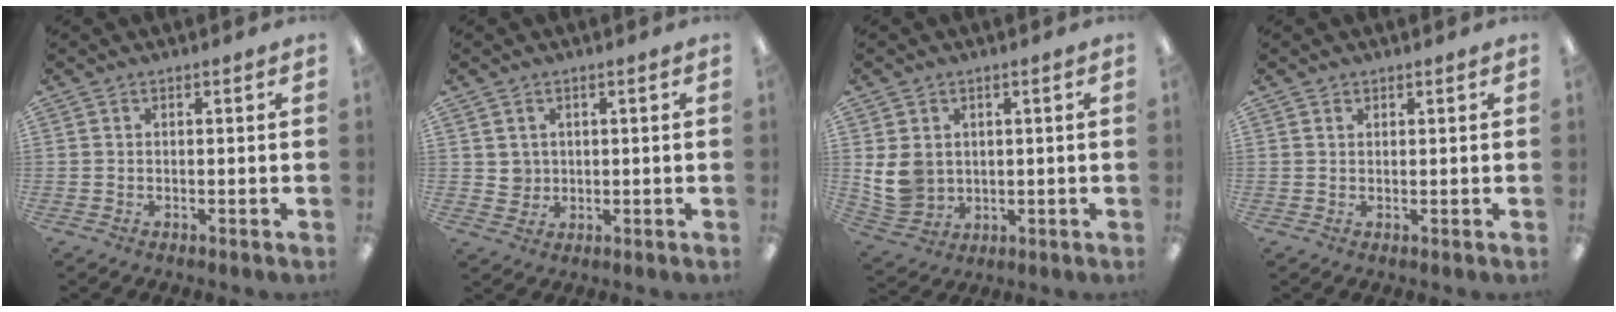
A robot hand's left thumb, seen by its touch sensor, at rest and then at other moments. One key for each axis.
{"total": 3.2, "fx": 1.2, "fy": 3.0, "fz": 0.0, "tx": 0.000, "ty": 0.002, "tz": 0.021}
{"total": 8.1, "fx": 1.2, "fy": 7.2, "fz": 3.6, "tx": -0.087, "ty": 0.003, "tz": 0.026}
{"total": 0.9, "fx": 0.8, "fy": 0.5, "fz": -0.1, "tx": 0.001, "ty": 0.001, "tz": 0.015}